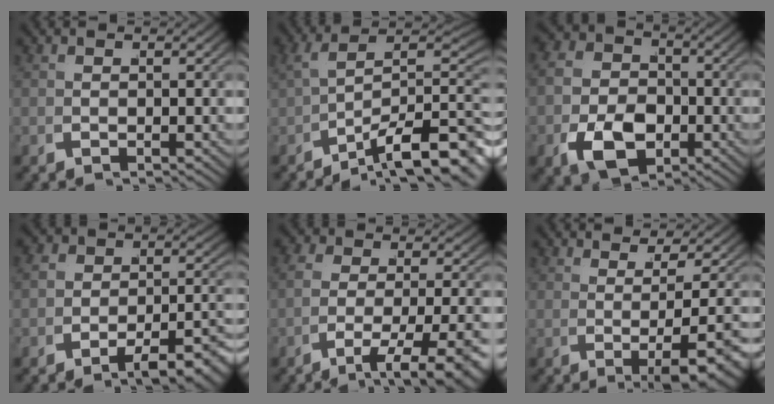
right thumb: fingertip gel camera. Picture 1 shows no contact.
{"total": 13.0, "force": [-3.5, 8.0, 9.6], "torque": [-0.153, -0.054, -0.028]}
{"total": 7.6, "force": [-1.2, 6.0, 4.4], "torque": [-0.077, -0.031, -0.009]}
{"total": 5.5, "force": [-3.2, 2.7, 3.5], "torque": [-0.032, -0.016, -0.045]}
{"total": 6.8, "force": [-3.1, 3.3, 5.1], "torque": [-0.084, -0.022, -0.037]}
{"total": 5.4, "force": [0.2, 1.6, 5.2], "torque": [-0.072, -0.009, 0.014]}